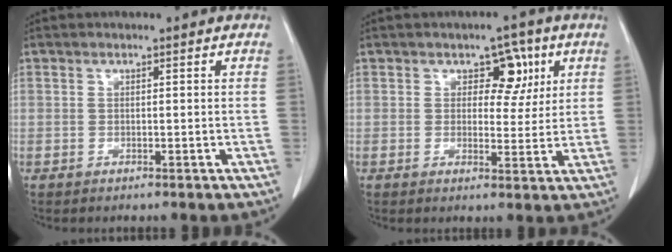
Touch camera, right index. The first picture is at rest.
{"total": 5.2, "force": [2.1, 3.3, 3.4], "torque": [-0.036, 0.007, 0.029]}